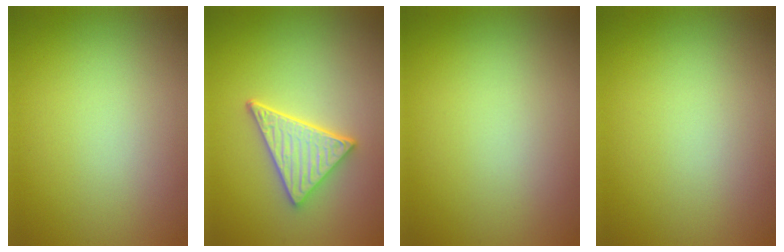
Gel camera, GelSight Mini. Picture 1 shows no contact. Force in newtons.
{"total": 4.6, "press": 3.7, "slide": 2.7}
{"total": 0.0}
{"total": 0.0}